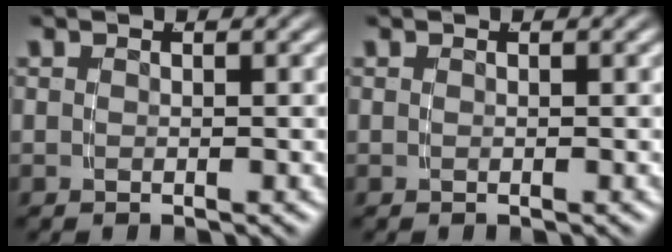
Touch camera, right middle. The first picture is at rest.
{"total": 0.0}